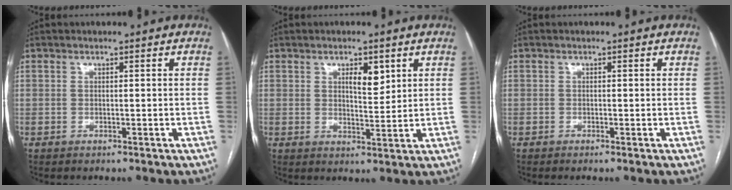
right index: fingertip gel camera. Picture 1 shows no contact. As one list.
[{"total": 3.9, "force": [1.9, 1.4, 3.1], "torque": [-0.049, -0.002, 0.033]}, {"total": 0.0}]